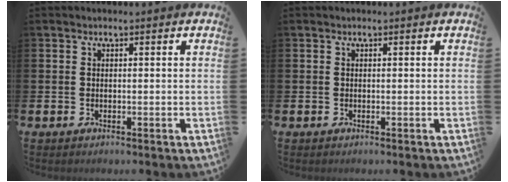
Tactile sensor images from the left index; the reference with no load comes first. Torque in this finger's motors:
{"motor_torque": [0.00, 0.00, 0.00, 0.00]}